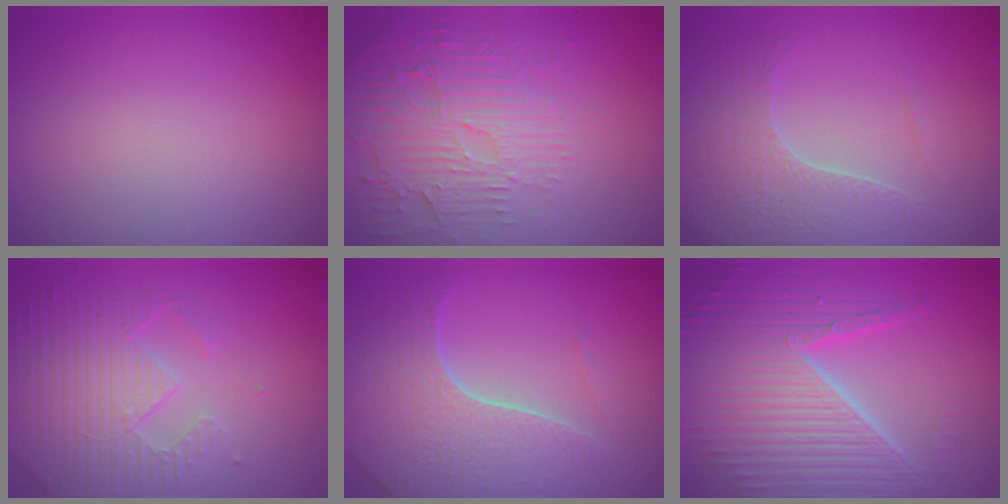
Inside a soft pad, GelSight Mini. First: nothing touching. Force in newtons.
{"total": 6.0, "press": 3.7, "slide": 4.7}
{"total": 4.6, "press": 4.2, "slide": 1.9}
{"total": 4.7, "press": 4.4, "slide": 1.4}
{"total": 7.4, "press": 5.3, "slide": 5.3}
{"total": 9.7, "press": 6.2, "slide": 7.5}